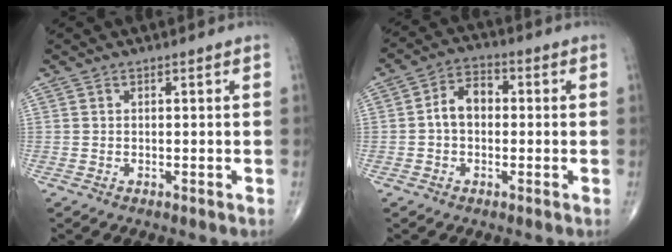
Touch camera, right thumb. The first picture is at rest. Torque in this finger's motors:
{"motor_torque": [1.38, 0.98, 0.81, 0.18, 0.03]}